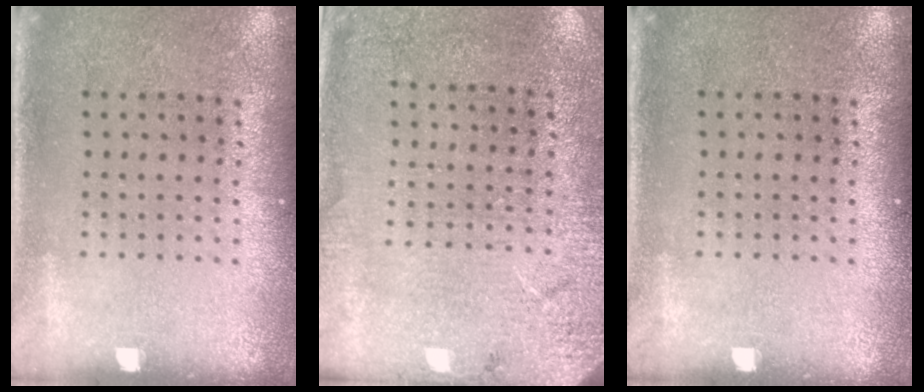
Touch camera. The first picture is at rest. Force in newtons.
{"total": 2.6, "press": 2.5, "slide": 0.7}
{"total": 0.0}